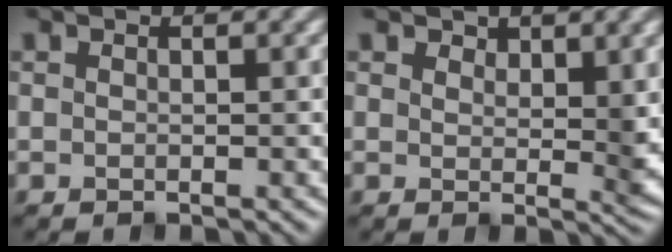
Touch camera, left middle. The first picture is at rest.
{"total": 3.6, "force": [2.9, 1.3, 1.8], "torque": [-0.024, -0.008, 0.045]}